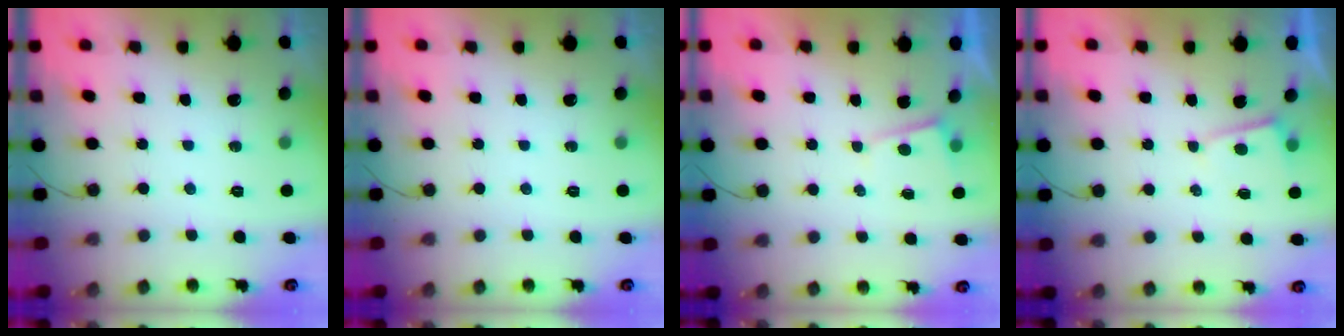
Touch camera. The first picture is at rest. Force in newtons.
{"total": 0.0}
{"total": 1.6, "press": 1.5, "slide": 0.2}
{"total": 2.0, "press": 2.0, "slide": 0.3}